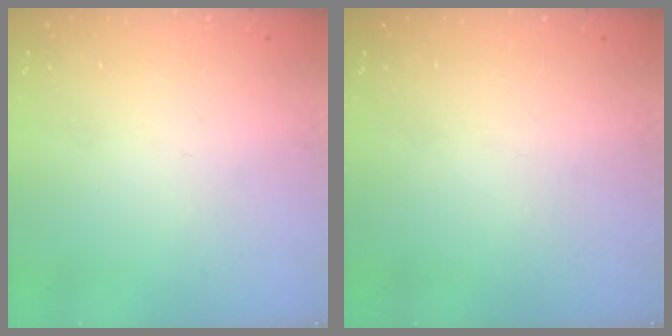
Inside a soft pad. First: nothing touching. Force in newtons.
{"total": 0.0}